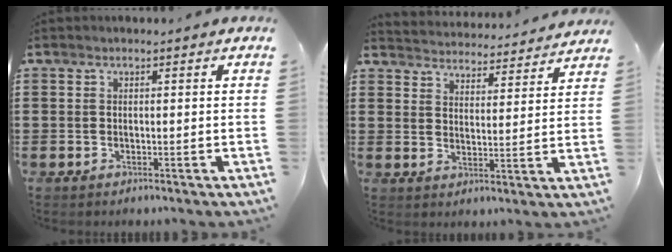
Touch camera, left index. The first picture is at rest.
{"total": 4.1, "force": [4.1, -0.2, -0.5], "torque": [-0.008, -0.028, 0.071]}